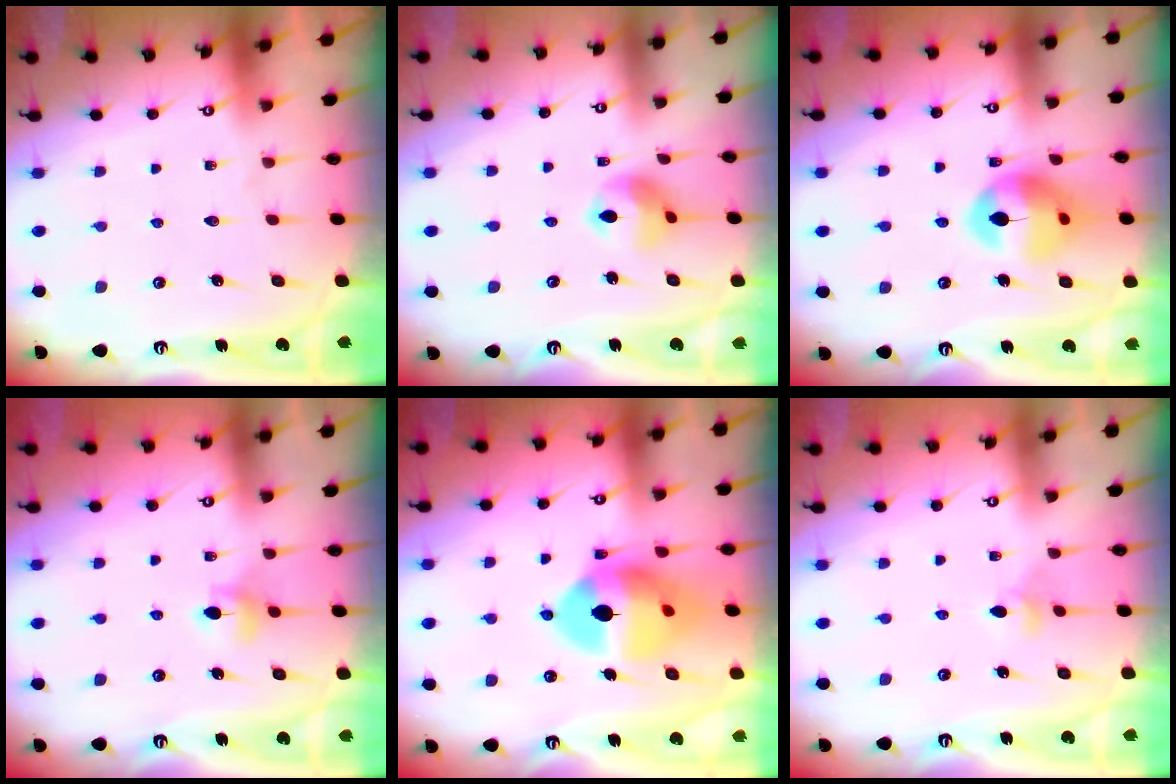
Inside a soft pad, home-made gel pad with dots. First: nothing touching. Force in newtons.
{"total": 9.3, "press": 9.2, "slide": 1.1}
{"total": 13.8, "press": 13.7, "slide": 1.6}
{"total": 5.5, "press": 5.5, "slide": 0.6}
{"total": 14.6, "press": 14.5, "slide": 2.0}
{"total": 2.9, "press": 2.8, "slide": 0.6}